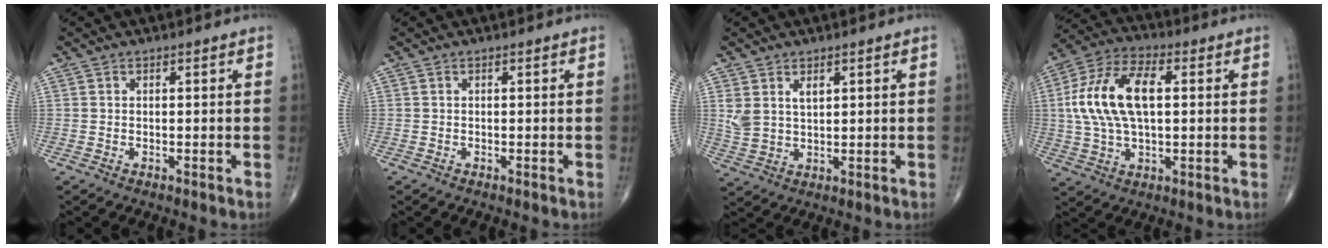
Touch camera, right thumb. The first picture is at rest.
{"total": 0.0}
{"total": 5.2, "force": [2.2, 3.2, 3.5], "torque": [-0.064, -0.007, 0.053]}
{"total": 15.7, "force": [2.0, 8.1, 13.3], "torque": [-0.266, 0.021, 0.034]}